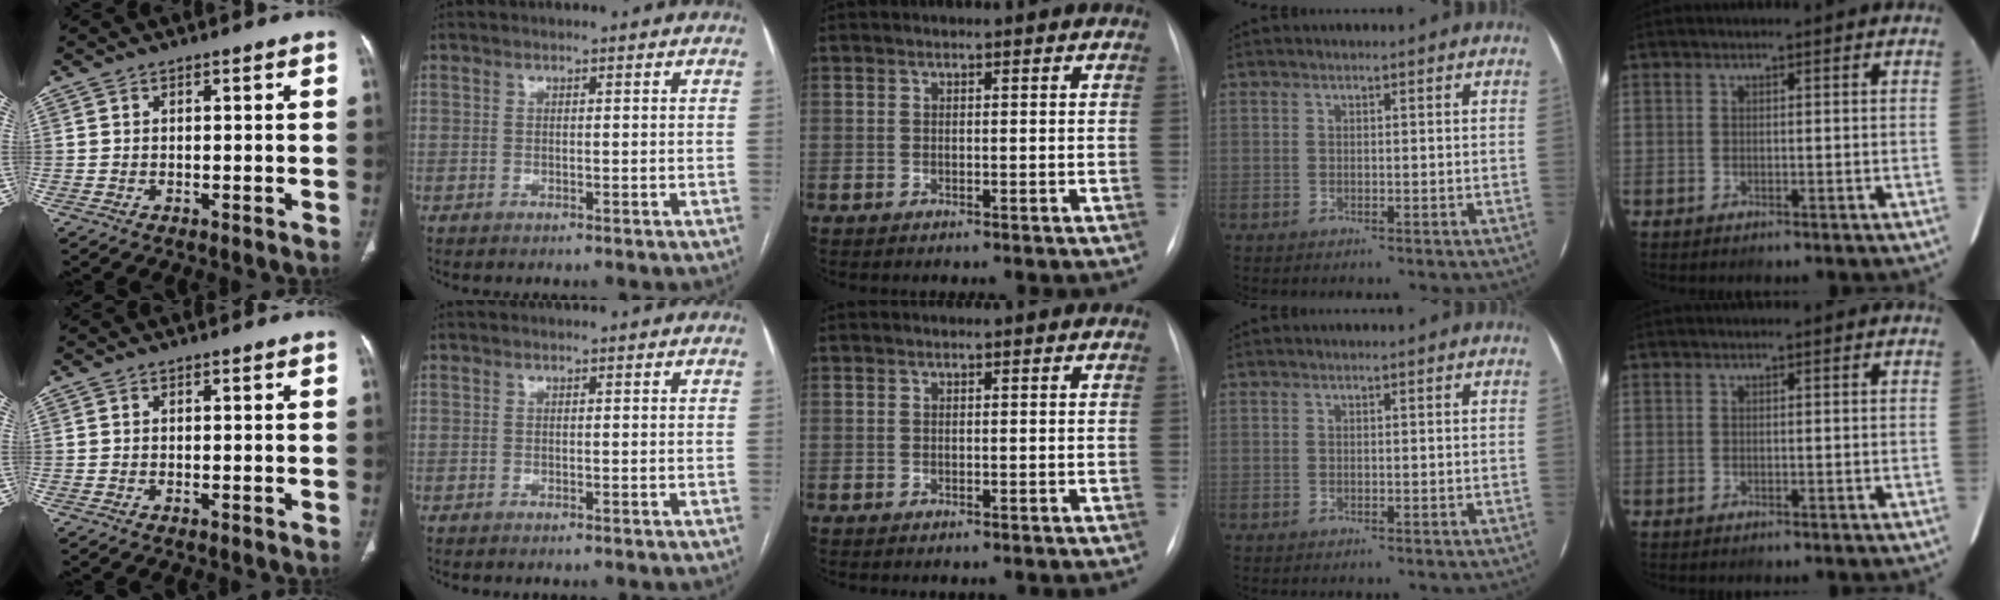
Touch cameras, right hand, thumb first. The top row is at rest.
{}